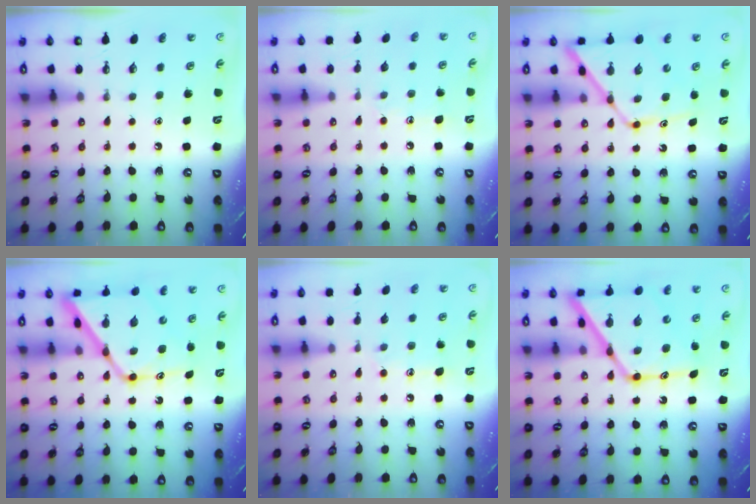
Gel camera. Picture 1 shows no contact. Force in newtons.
{"total": 5.7, "press": 5.7, "slide": 0.5}
{"total": 12.3, "press": 12.2, "slide": 1.0}
{"total": 17.3, "press": 17.2, "slide": 1.7}
{"total": 7.9, "press": 7.9, "slide": 0.4}
{"total": 20.1, "press": 20.0, "slide": 1.9}